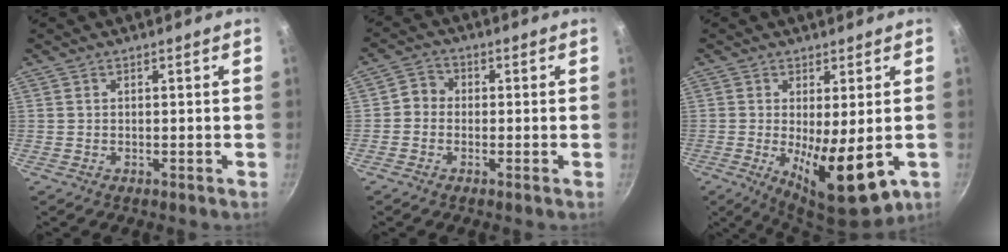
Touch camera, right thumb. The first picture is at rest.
{"total": 3.1, "force": [-0.7, 2.8, 1.2], "torque": [-0.008, 0.012, -0.028]}
{"total": 11.7, "force": [-1.9, 3.7, 10.9], "torque": [-0.161, -0.015, -0.015]}